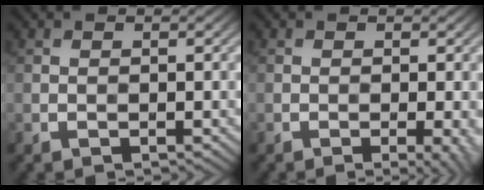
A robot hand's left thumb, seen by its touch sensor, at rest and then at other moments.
{"total": 2.3, "force": [-0.7, 0.4, 2.1], "torque": [-0.030, 0.000, -0.014]}